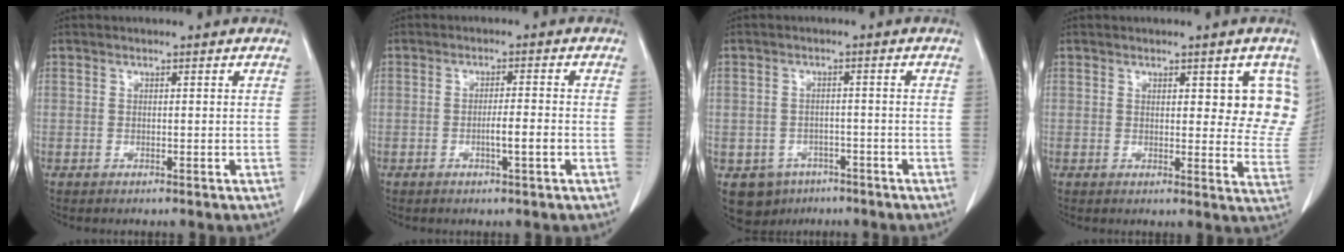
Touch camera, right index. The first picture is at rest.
{"total": 3.2, "force": [-1.0, 0.1, 3.0], "torque": [-0.050, -0.001, -0.017]}
{"total": 5.7, "force": [-3.3, 4.5, 1.1], "torque": [-0.014, 0.008, -0.042]}
{"total": 7.9, "force": [3.5, 3.2, 6.3], "torque": [-0.053, -0.014, 0.035]}